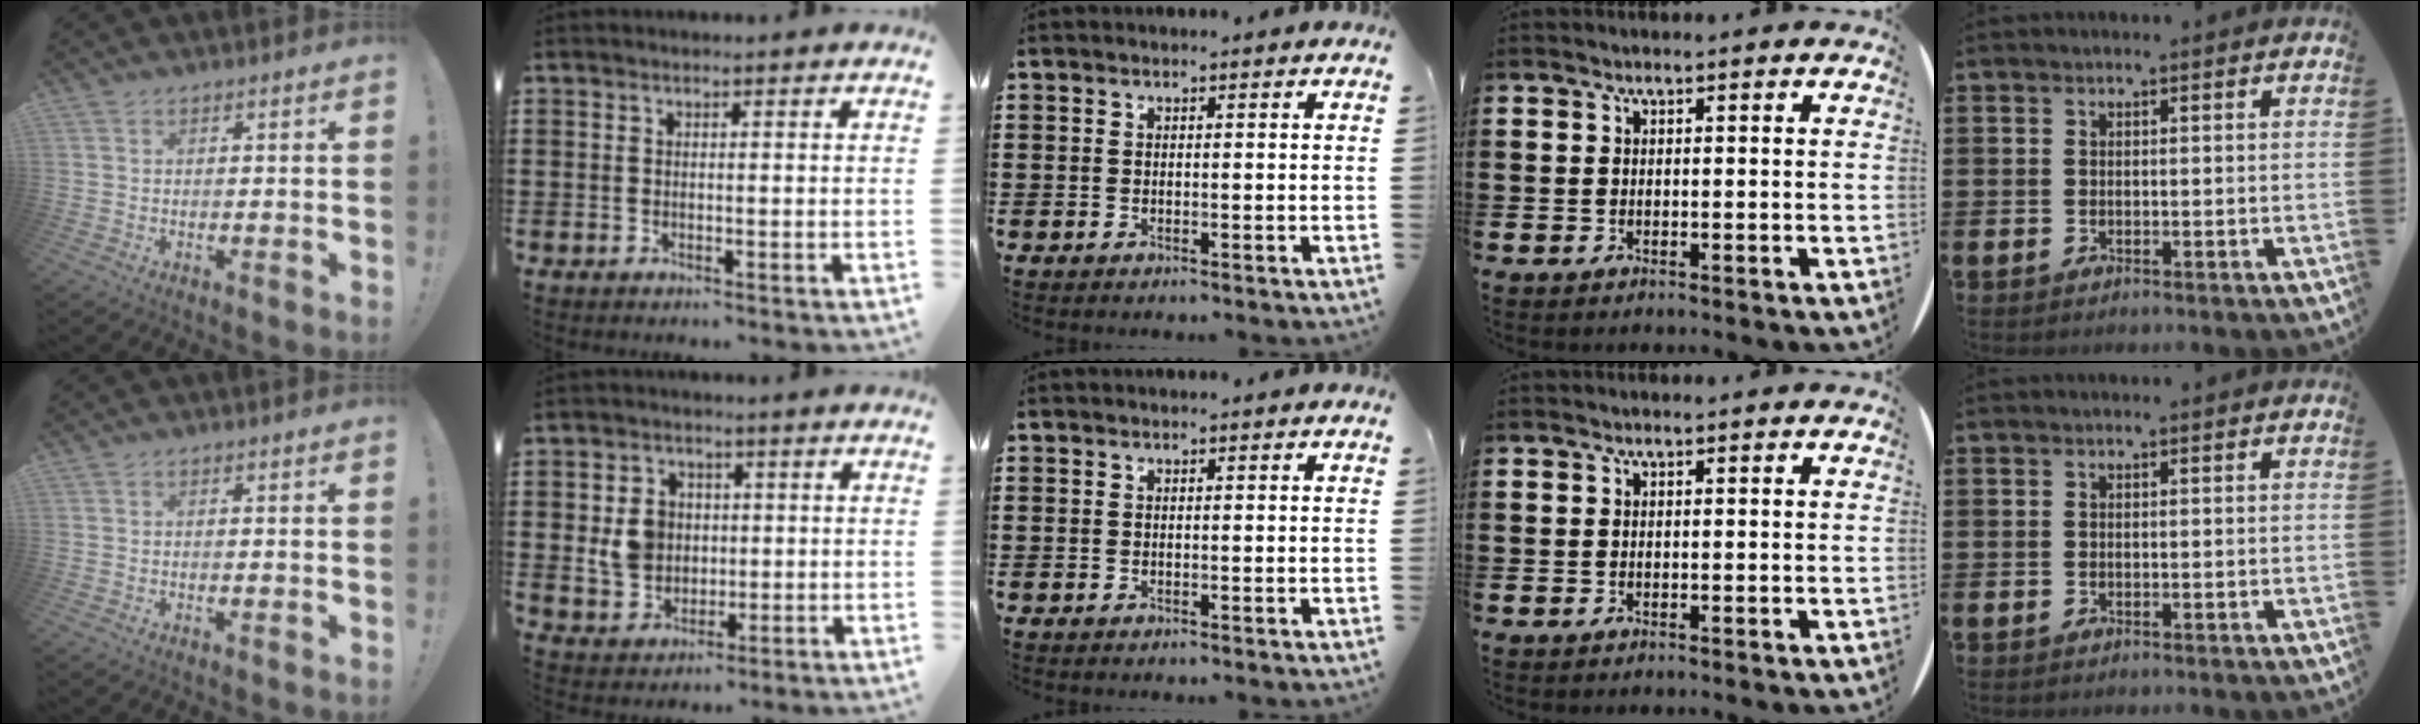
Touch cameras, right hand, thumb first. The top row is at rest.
{"index": {"total": 6.4, "force": [0.6, 5.2, 3.6], "torque": [-0.100, 0.011, 0.008]}}